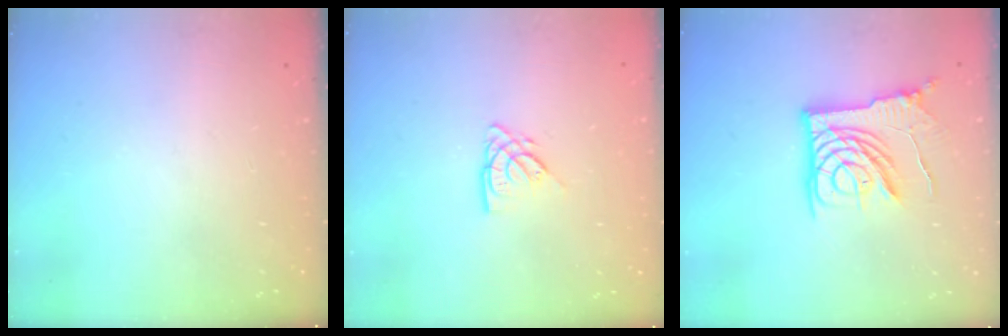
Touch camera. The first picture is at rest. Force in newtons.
{"total": 6.0, "press": 6.0, "slide": 0.6}
{"total": 13.9, "press": 13.9, "slide": 1.3}